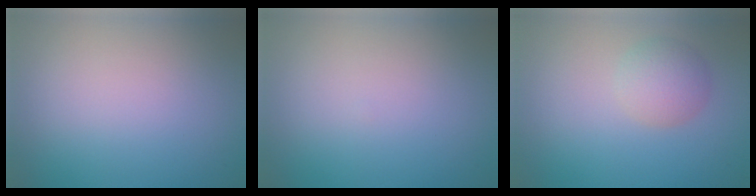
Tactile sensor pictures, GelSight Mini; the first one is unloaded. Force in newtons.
{"total": 0.0}
{"total": 2.7, "press": 2.7, "slide": 0.2}